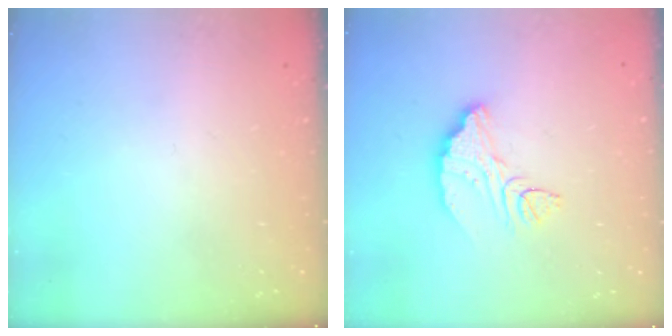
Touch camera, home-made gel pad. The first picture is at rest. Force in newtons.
{"total": 7.7, "press": 7.7, "slide": 0.5}